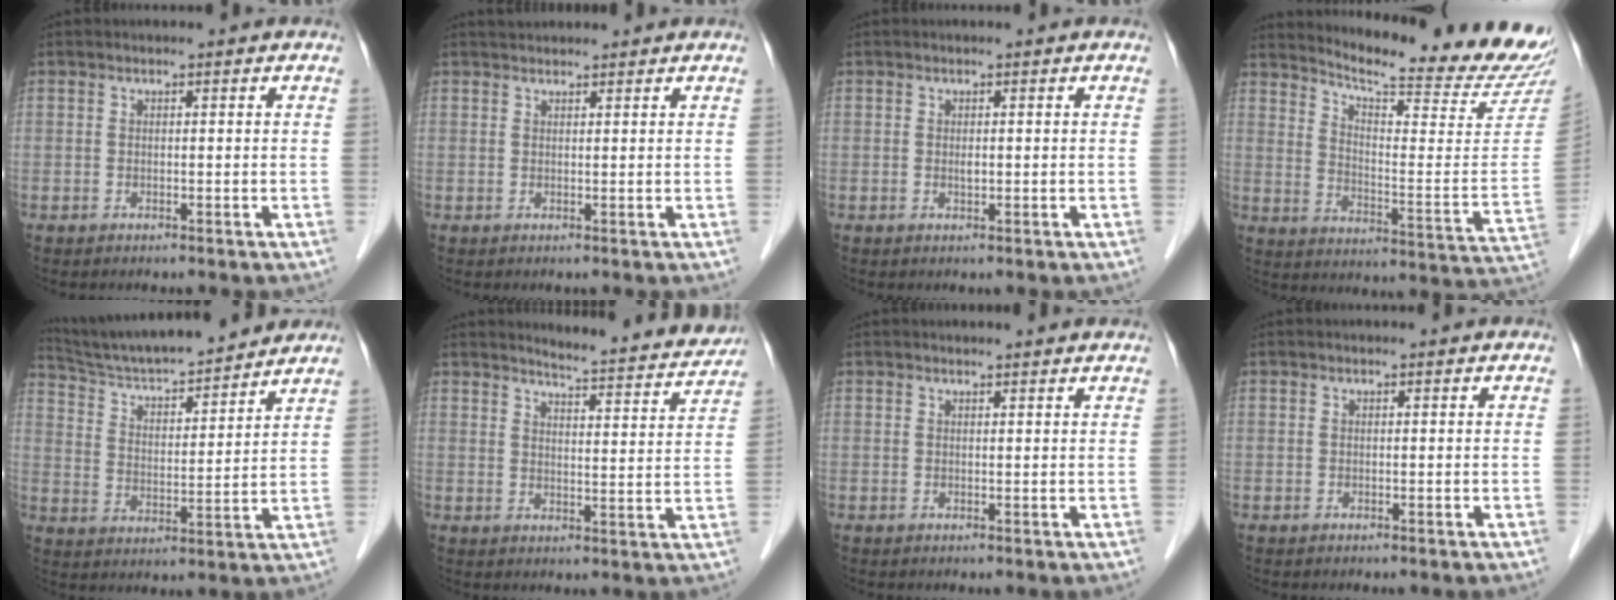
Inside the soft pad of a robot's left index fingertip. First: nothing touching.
{"total": 2.7, "force": [2.6, 0.4, 0.4], "torque": [-0.009, 0.029, 0.043]}
{"total": 0.6, "force": [0.1, 0.2, 0.5], "torque": [-0.011, -0.001, 0.002]}
{"total": 21.7, "force": [20.7, -0.2, 6.3], "torque": [-0.105, -0.126, 0.257]}
{"total": 17.4, "force": [16.0, 1.6, 6.6], "torque": [-0.114, 0.012, 0.256]}
{"total": 12.0, "force": [11.7, 0.4, 2.6], "torque": [-0.035, -0.034, 0.135]}
{"total": 3.4, "force": [3.3, 0.1, 0.7], "torque": [-0.013, 0.010, 0.034]}
{"total": 0.0}